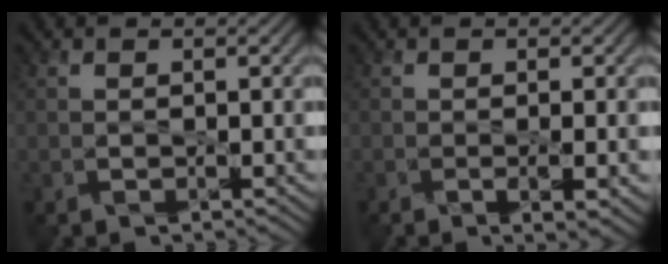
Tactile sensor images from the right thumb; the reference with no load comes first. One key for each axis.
{"total": 2.7, "fx": -0.9, "fy": 0.8, "fz": 2.4, "tx": -0.043, "ty": -0.011, "tz": -0.010}